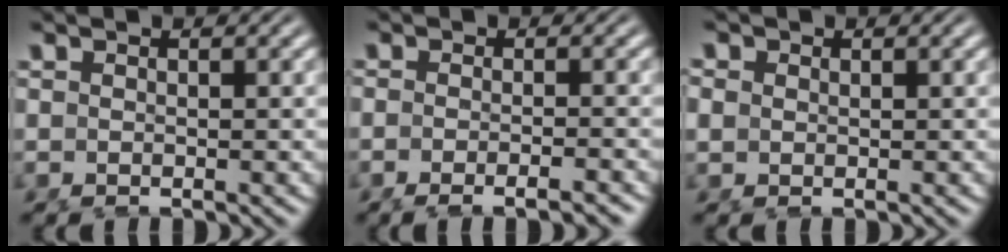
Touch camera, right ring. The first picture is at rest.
{"total": 2.5, "force": [-2.1, 0.1, 1.4], "torque": [-0.019, 0.001, -0.035]}
{"total": 1.4, "force": [0.3, 1.2, 0.6], "torque": [-0.015, -0.007, 0.012]}